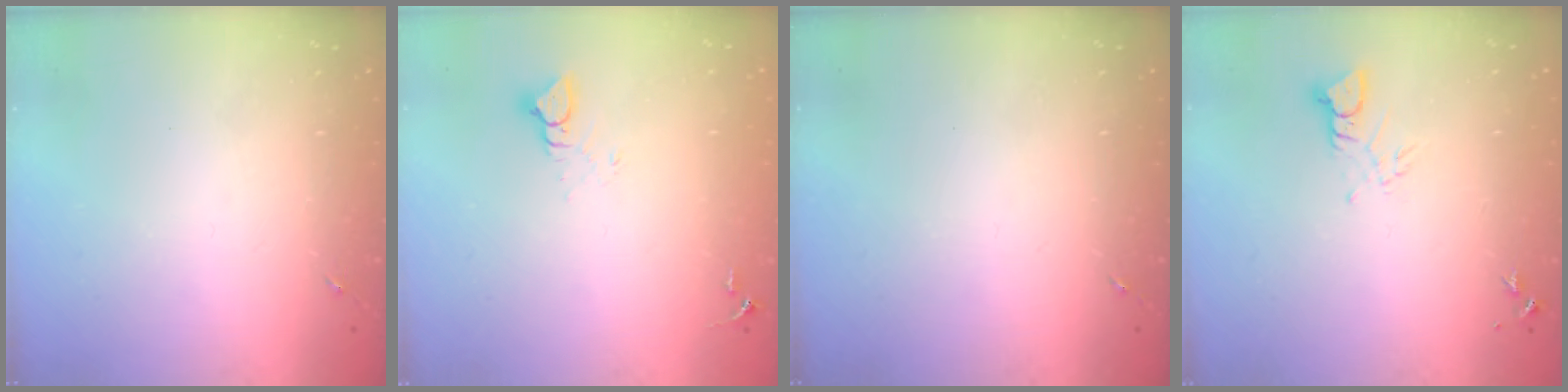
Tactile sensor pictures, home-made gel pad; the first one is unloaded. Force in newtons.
{"total": 3.9, "press": 3.9, "slide": 0.2}
{"total": 0.0}
{"total": 3.5, "press": 3.5, "slide": 0.2}